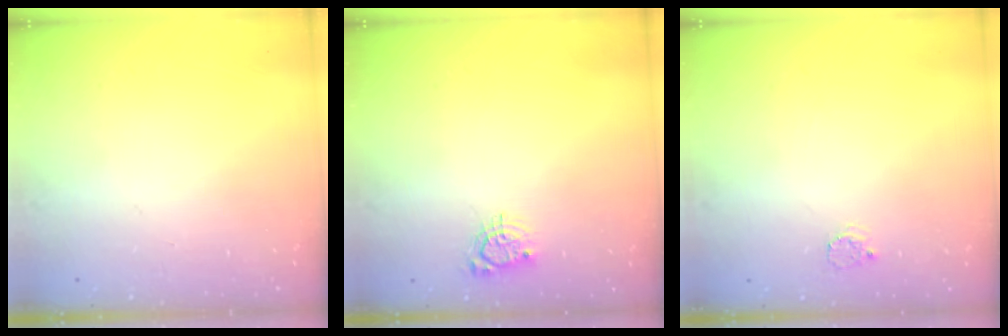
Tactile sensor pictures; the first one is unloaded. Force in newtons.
{"total": 4.3, "press": 4.2, "slide": 0.4}
{"total": 2.5, "press": 2.5, "slide": 0.3}